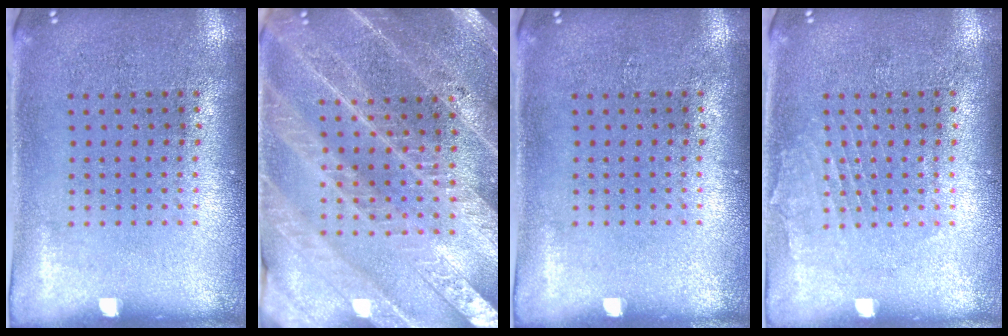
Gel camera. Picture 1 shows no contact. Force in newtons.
{"total": 3.7, "press": 3.5, "slide": 1.4}
{"total": 0.0}
{"total": 1.2, "press": 1.1, "slide": 0.1}